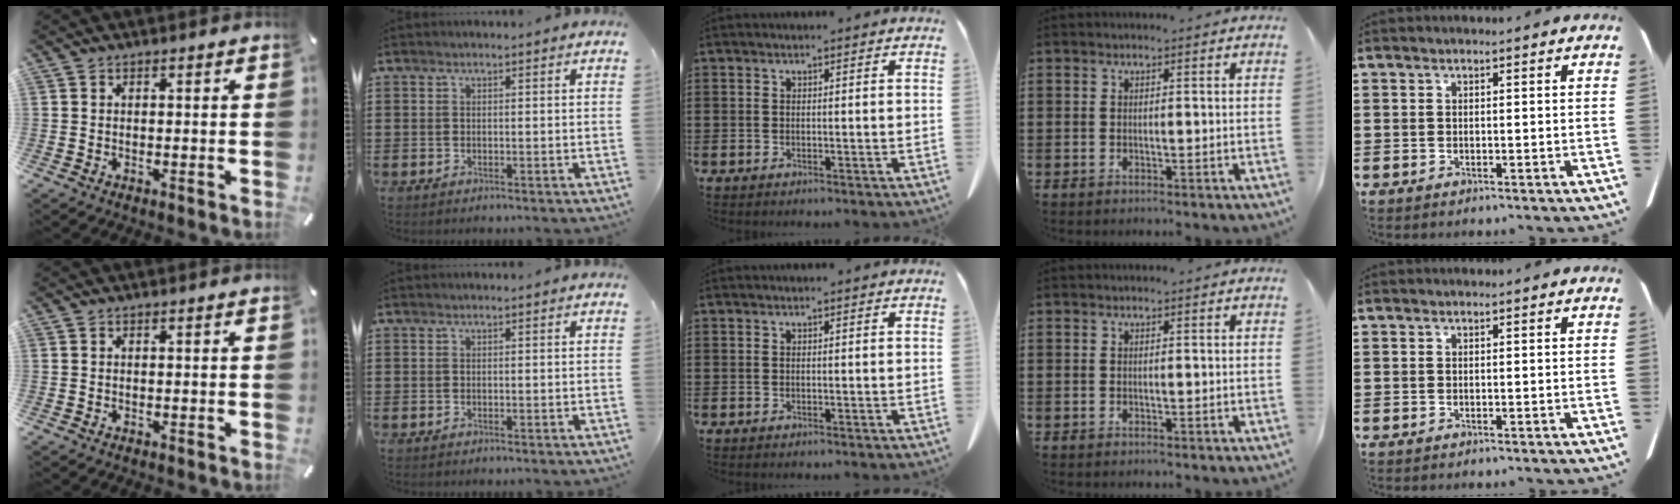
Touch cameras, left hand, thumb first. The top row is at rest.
{}